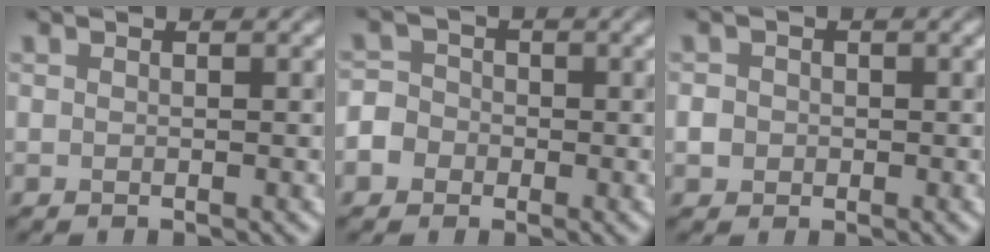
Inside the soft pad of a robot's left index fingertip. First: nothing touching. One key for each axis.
{"total": 3.9, "fx": -1.6, "fy": 3.3, "fz": 1.0, "tx": -0.001, "ty": 0.003, "tz": -0.044}
{"total": 1.5, "fx": -0.3, "fy": 1.3, "fz": 0.5, "tx": -0.003, "ty": -0.002, "tz": -0.006}